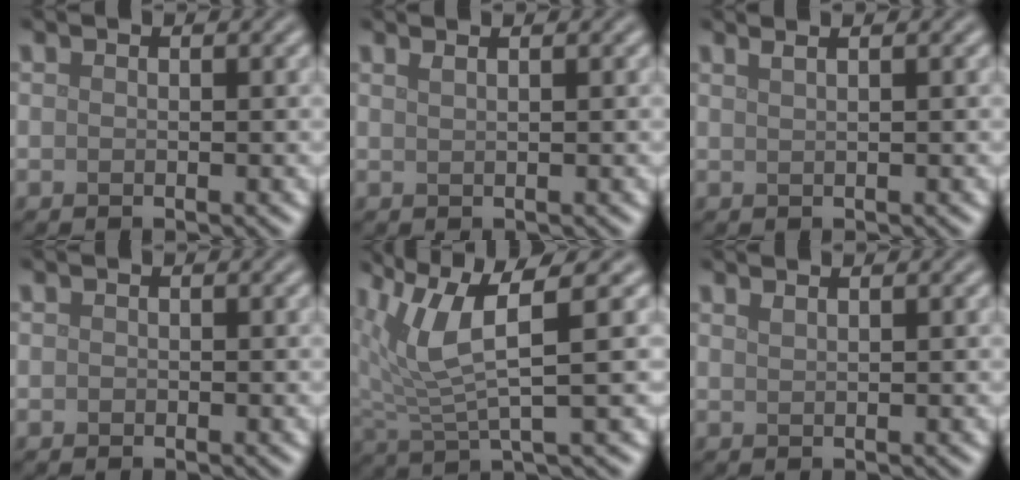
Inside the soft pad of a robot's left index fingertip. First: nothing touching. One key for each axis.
{"total": 1.6, "fx": 1.0, "fy": 0.7, "fz": 1.0, "tx": -0.002, "ty": -0.001, "tz": 0.001}
{"total": 2.9, "fx": 1.8, "fy": 1.4, "fz": 1.8, "tx": -0.004, "ty": 0.016, "tz": -0.005}
{"total": 0.0}
{"total": 6.0, "fx": 2.4, "fy": 1.5, "fz": 5.3, "tx": -0.126, "ty": 0.001, "tz": 0.048}
{"total": 1.1, "fx": 0.8, "fy": 0.4, "fz": 0.6, "tx": -0.005, "ty": 0.002, "tz": 0.008}